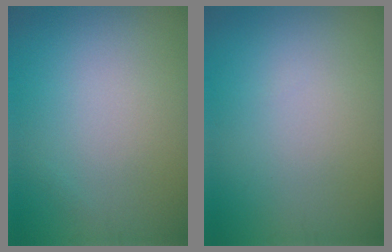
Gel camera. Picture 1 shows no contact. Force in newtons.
{"total": 0.0}